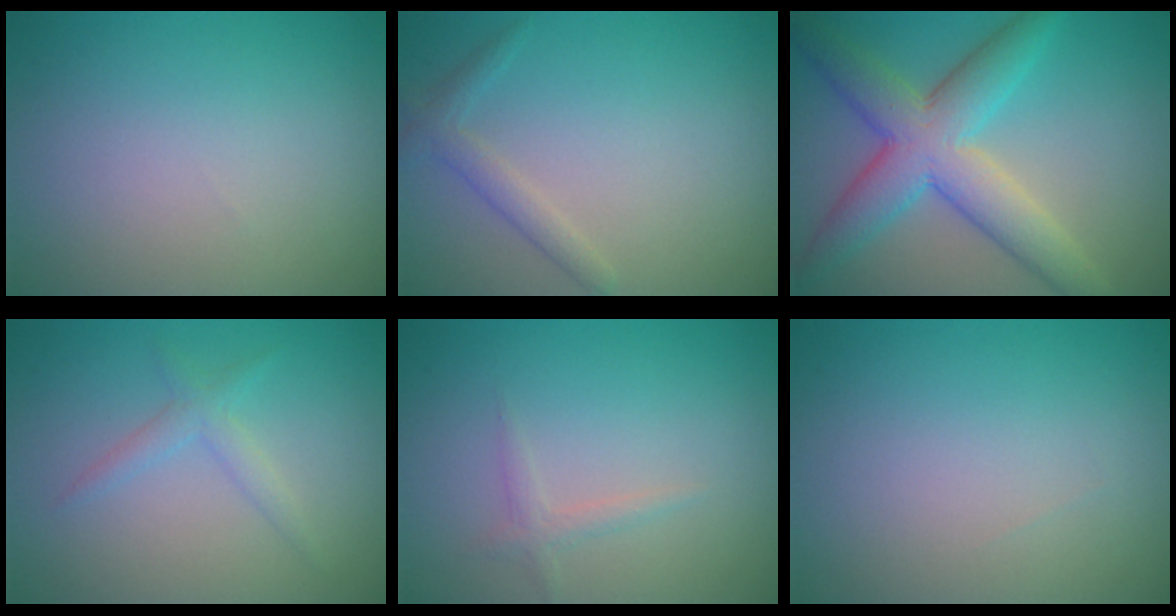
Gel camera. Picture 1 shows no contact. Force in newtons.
{"total": 1.7, "press": 1.7, "slide": 0.0}
{"total": 7.3, "press": 7.3, "slide": 0.3}
{"total": 1.6, "press": 1.6, "slide": 0.1}
{"total": 1.0, "press": 1.0, "slide": 0.0}
{"total": 0.0}